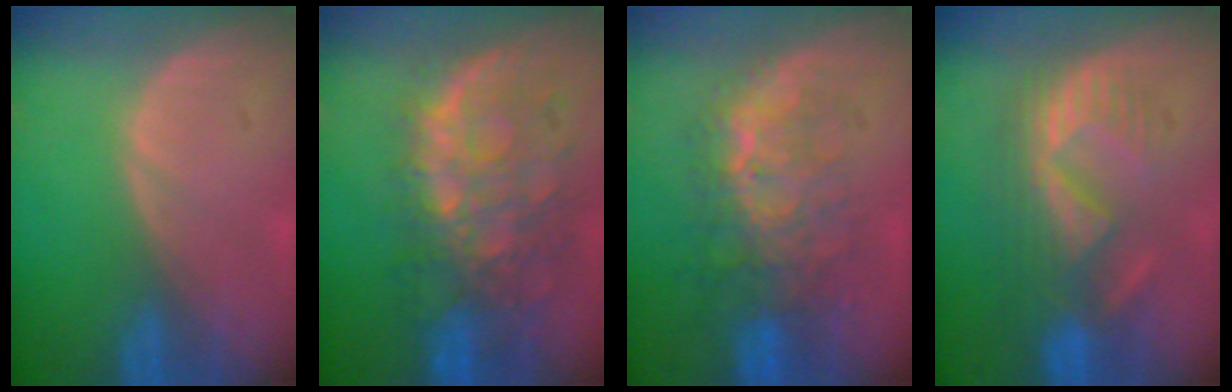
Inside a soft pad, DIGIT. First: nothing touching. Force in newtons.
{"total": 11.2, "press": 9.8, "slide": 5.6}
{"total": 8.4, "press": 8.1, "slide": 2.2}
{"total": 8.9, "press": 8.4, "slide": 2.9}